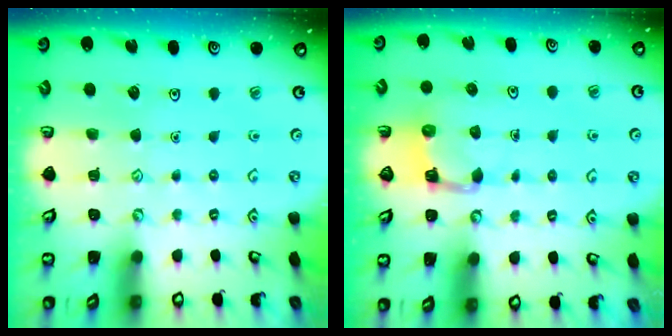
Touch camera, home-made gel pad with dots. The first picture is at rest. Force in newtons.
{"total": 3.4, "press": 3.4, "slide": 0.6}